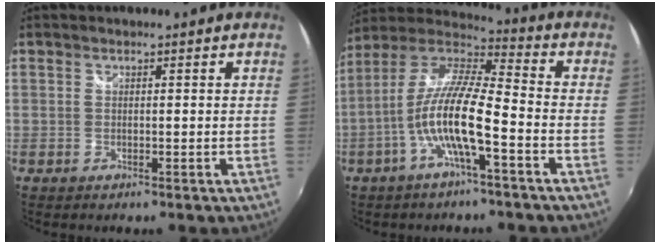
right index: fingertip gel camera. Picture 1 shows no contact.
{"total": 12.9, "force": [-4.5, 1.9, 12.0], "torque": [-0.232, 0.003, -0.088]}